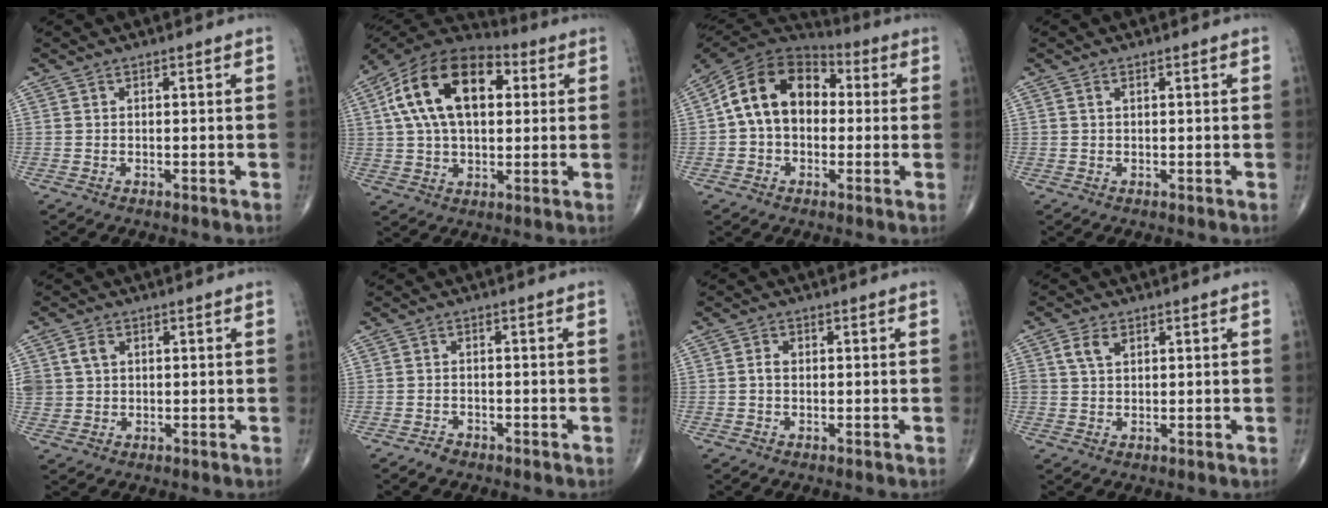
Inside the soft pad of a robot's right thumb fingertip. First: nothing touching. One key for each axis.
{"total": 20.0, "fx": 4.9, "fy": 11.7, "fz": 15.5, "tx": -0.259, "ty": 0.019, "tz": 0.073}
{"total": 15.6, "fx": 1.1, "fy": 11.2, "fz": 10.8, "tx": -0.160, "ty": 0.041, "tz": 0.006}
{"total": 0.6, "fx": 0.3, "fy": 0.2, "fz": 0.5, "tx": -0.013, "ty": 0.004, "tz": 0.006}
{"total": 4.8, "fx": 1.5, "fy": 3.8, "fz": 2.5, "tx": -0.045, "ty": 0.002, "tz": 0.035}
{"total": 1.4, "fx": -1.2, "fy": 0.7, "fz": 0.3, "tx": -0.007, "ty": 0.004, "tz": -0.021}
{"total": 1.7, "fx": 0.0, "fy": 1.2, "fz": 1.1, "tx": -0.019, "ty": 0.007, "tz": 0.000}
{"total": 3.6, "fx": 1.5, "fy": 2.2, "fz": 2.4, "tx": -0.046, "ty": 0.004, "tz": 0.033}